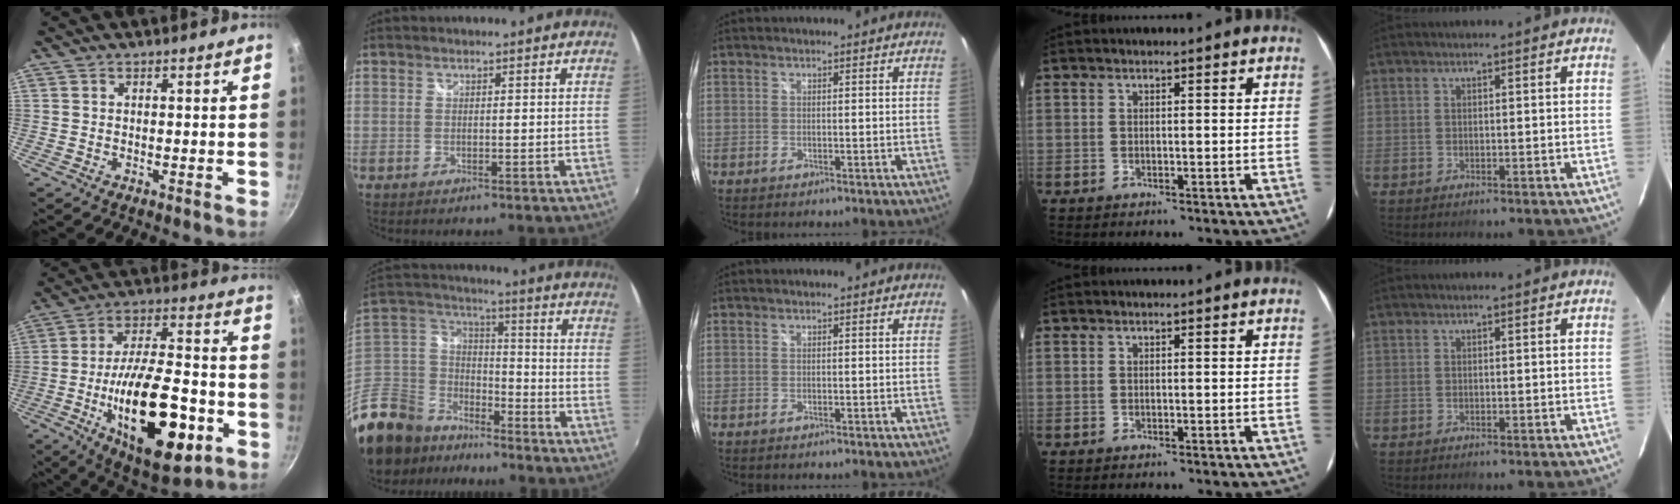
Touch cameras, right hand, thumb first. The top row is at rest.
{"thumb": {"total": 25.6, "force": [-7.7, 11.1, 21.8], "torque": [-0.327, 0.027, -0.110]}, "index": {"total": 23.1, "force": [-13.6, 16.2, 9.3], "torque": [-0.276, 0.035, -0.229]}}